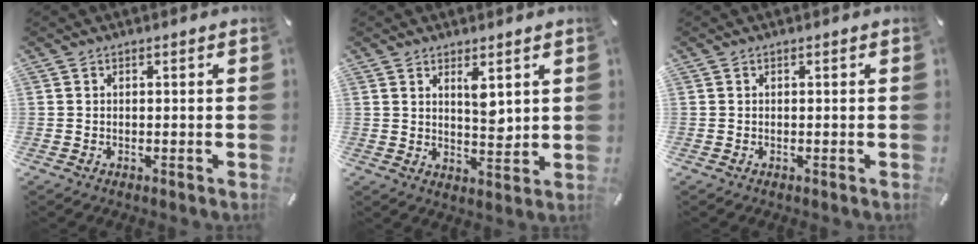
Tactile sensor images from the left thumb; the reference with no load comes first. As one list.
[{"total": 5.5, "force": [3.5, 2.4, 3.6], "torque": [-0.047, -0.026, 0.055]}, {"total": 0.0}]